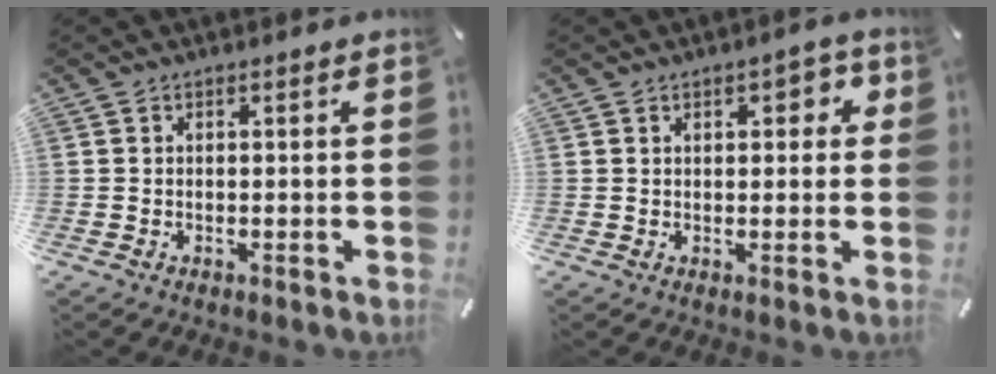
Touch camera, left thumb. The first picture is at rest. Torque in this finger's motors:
{"motor_torque": [-0.14, 0.00, -0.10, 0.13, 0.03]}